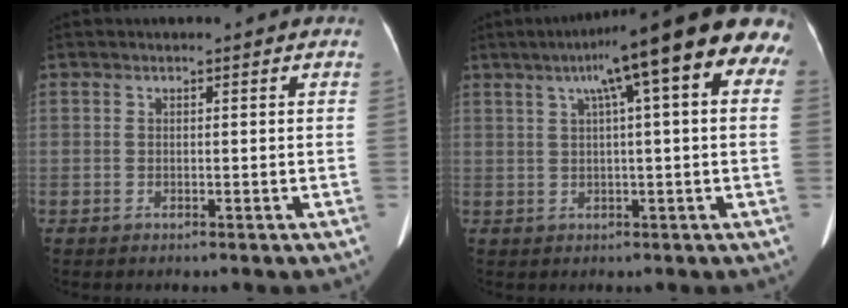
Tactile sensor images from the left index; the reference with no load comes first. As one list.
[{"total": 16.1, "force": [8.0, 2.1, 13.8], "torque": [-0.195, 0.047, 0.099]}]